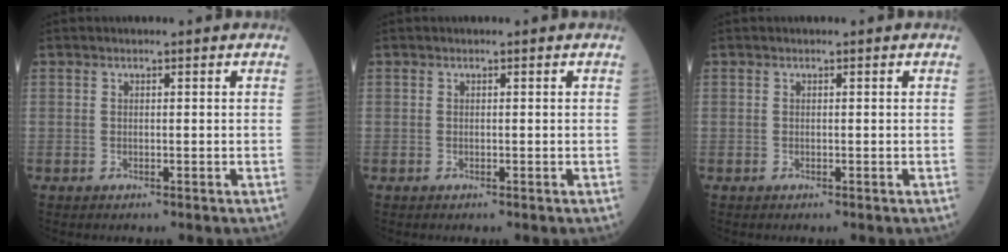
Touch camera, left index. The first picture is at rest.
{"total": 0.0}
{"total": 0.0}